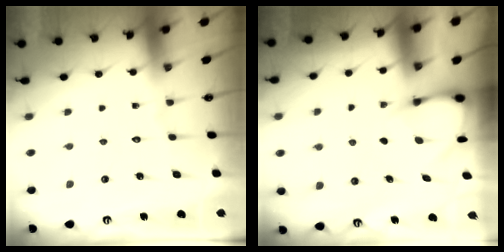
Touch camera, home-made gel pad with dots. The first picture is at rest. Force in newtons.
{"total": 3.8, "press": 3.8, "slide": 0.4}